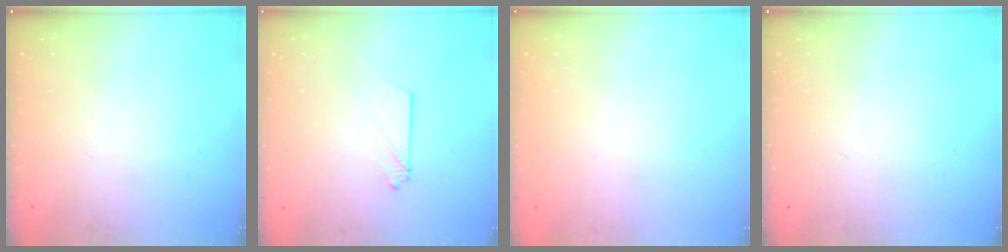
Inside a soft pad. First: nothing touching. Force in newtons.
{"total": 2.6, "press": 2.6, "slide": 0.3}
{"total": 0.0}
{"total": 0.0}